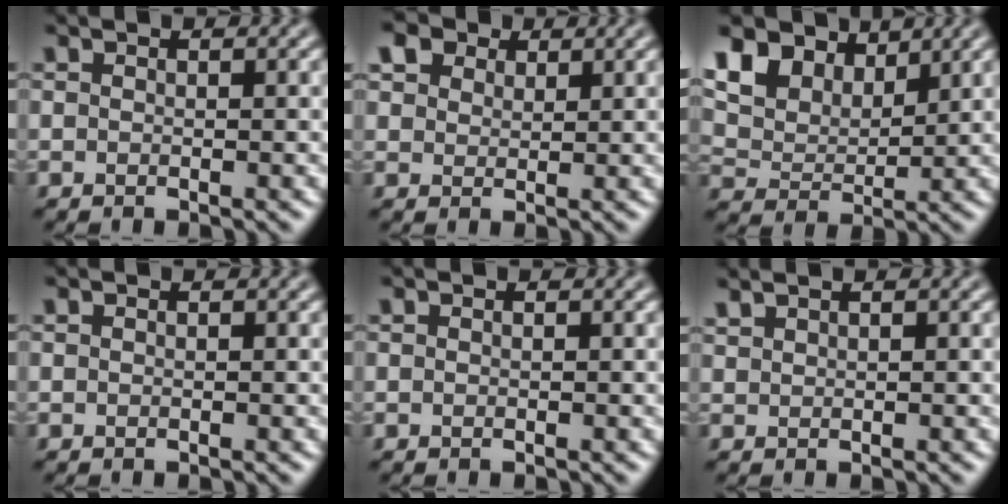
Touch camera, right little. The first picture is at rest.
{"total": 5.4, "force": [3.6, 3.3, 2.4], "torque": [-0.069, 0.012, 0.057]}
{"total": 8.2, "force": [5.4, 4.7, 4.0], "torque": [-0.109, 0.006, 0.092]}
{"total": 0.0}
{"total": 0.0}
{"total": 1.0, "force": [1.0, 0.1, 0.2], "torque": [-0.006, 0.003, 0.022]}